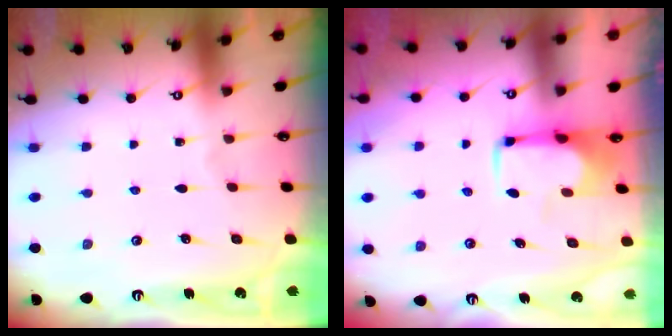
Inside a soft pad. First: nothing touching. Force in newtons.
{"total": 1.5, "press": 1.4, "slide": 0.6}